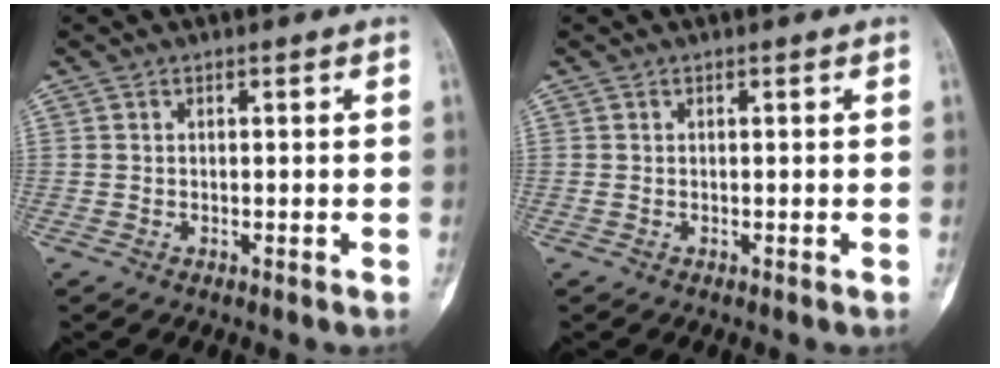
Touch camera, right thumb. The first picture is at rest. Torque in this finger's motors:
{"motor_torque": [0.00, 0.00, 0.05, -0.05, 0.00]}